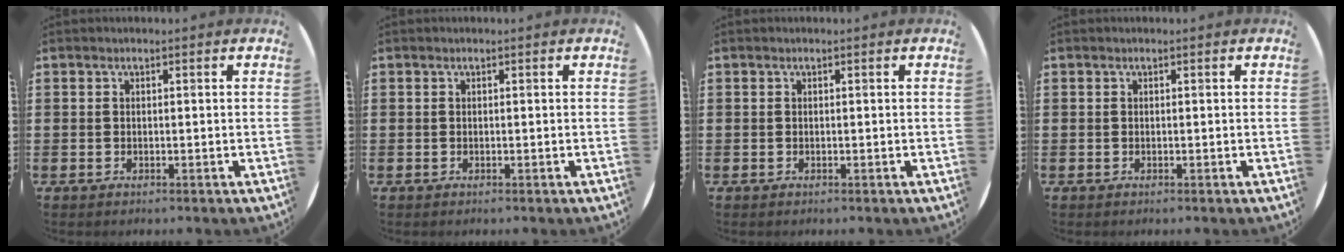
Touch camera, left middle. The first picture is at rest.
{"total": 0.0}
{"total": 0.0}
{"total": 0.0}